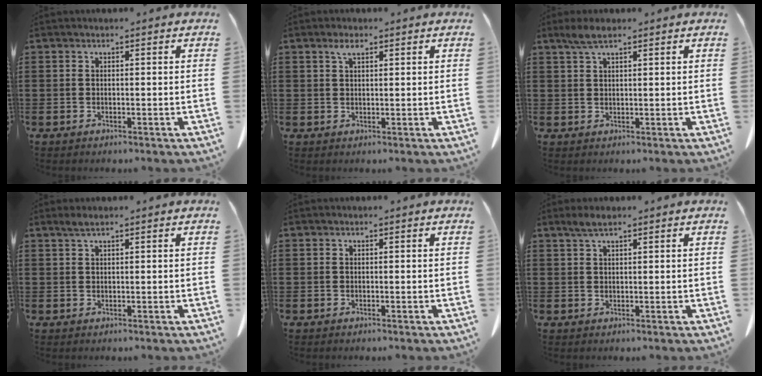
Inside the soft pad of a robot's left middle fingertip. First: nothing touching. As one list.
[{"total": 2.3, "force": [1.3, 0.7, 1.8], "torque": [-0.039, 0.003, 0.022]}, {"total": 2.9, "force": [1.8, 0.6, 2.2], "torque": [-0.046, 0.002, 0.032]}, {"total": 1.5, "force": [1.0, 0.1, 1.1], "torque": [-0.023, 0.000, 0.019]}, {"total": 0.0}, {"total": 2.1, "force": [1.4, 0.3, 1.5], "torque": [-0.032, 0.001, 0.026]}]